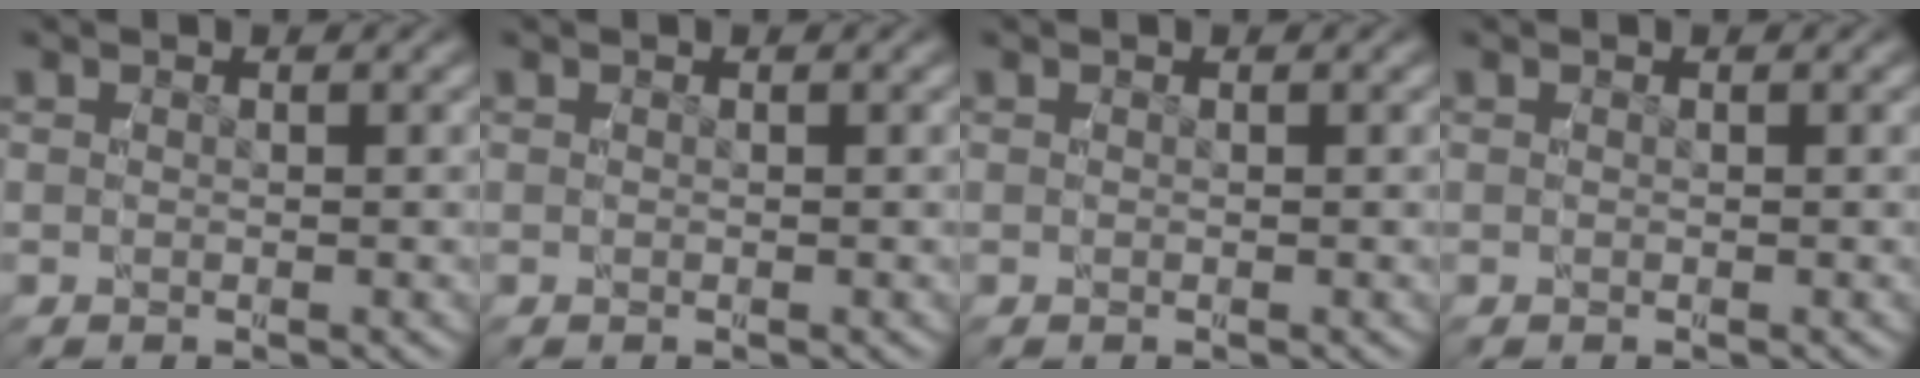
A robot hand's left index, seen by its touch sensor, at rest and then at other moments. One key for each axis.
{"total": 0.0}
{"total": 0.0}
{"total": 0.0}